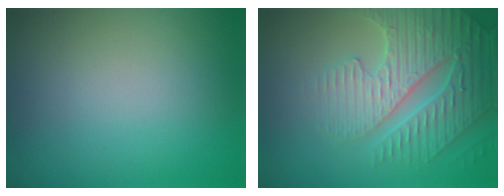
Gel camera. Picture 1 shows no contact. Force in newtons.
{"total": 4.7, "press": 4.6, "slide": 1.1}